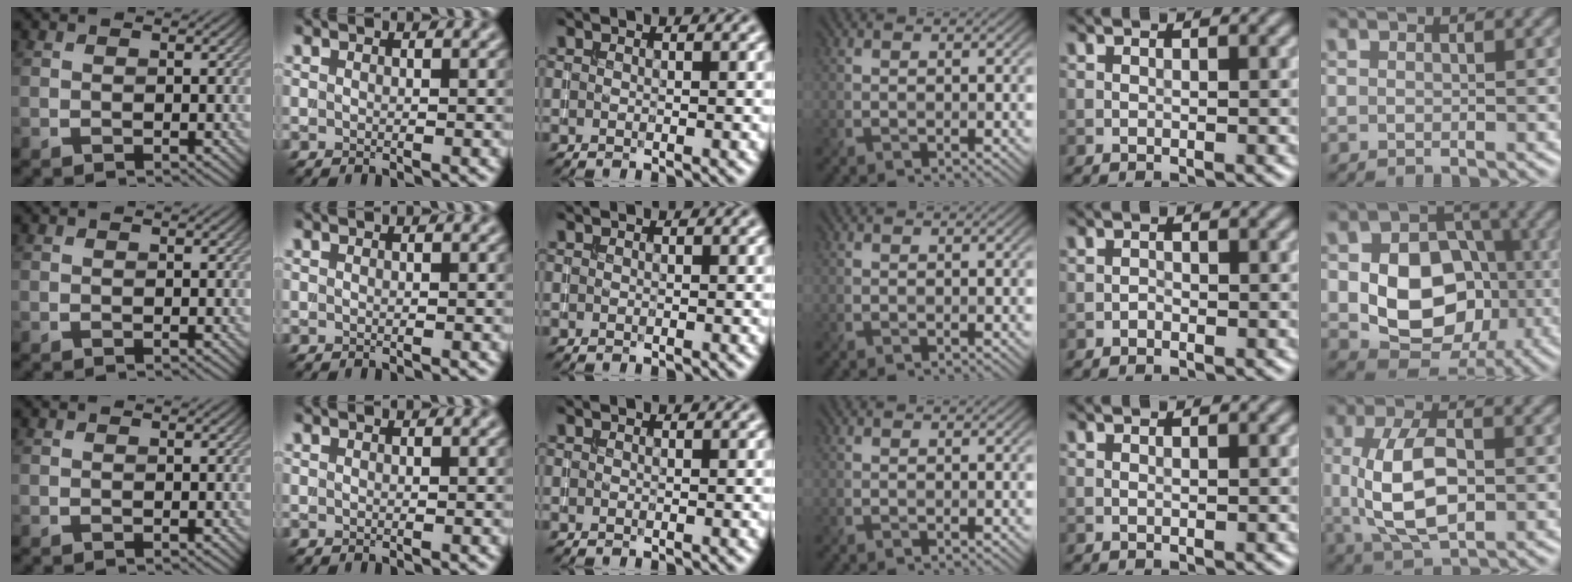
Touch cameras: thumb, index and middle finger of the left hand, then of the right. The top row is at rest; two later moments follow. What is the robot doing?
{"motion": "extract", "object": "drawer"}